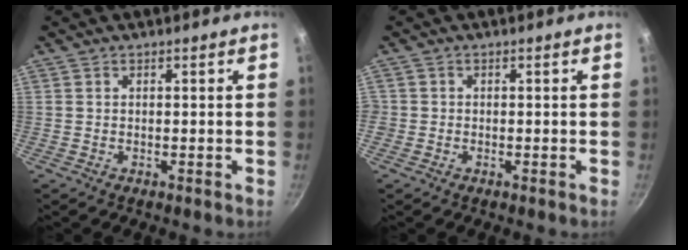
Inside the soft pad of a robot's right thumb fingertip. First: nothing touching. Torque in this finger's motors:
{"motor_torque": [0.00, 0.20, 0.40, 0.18, 0.00]}